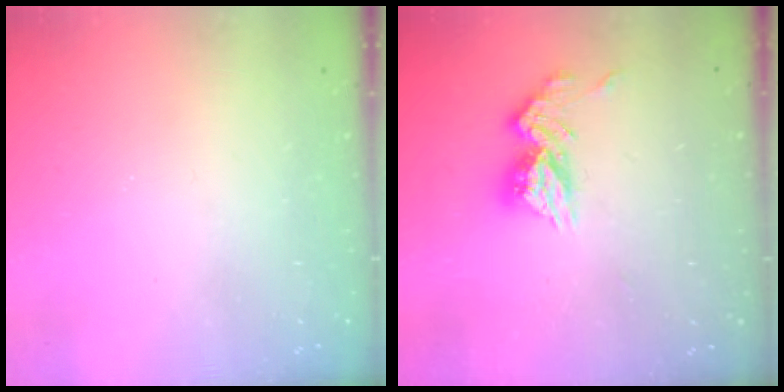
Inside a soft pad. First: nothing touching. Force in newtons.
{"total": 11.5, "press": 11.4, "slide": 1.1}